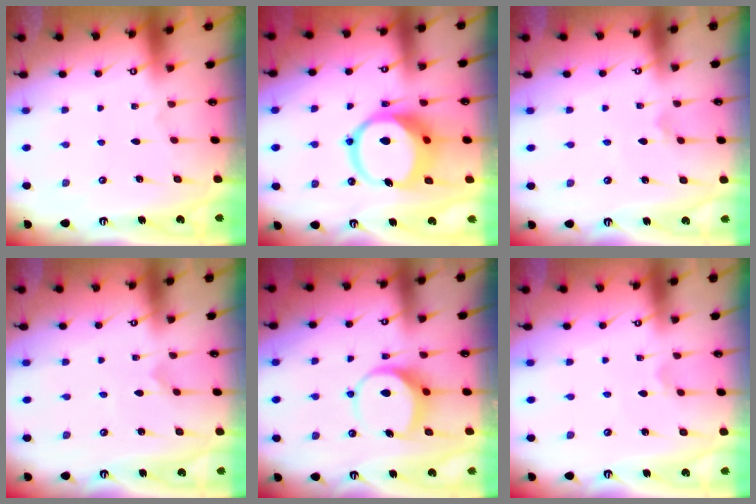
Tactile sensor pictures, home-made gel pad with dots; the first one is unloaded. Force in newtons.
{"total": 14.6, "press": 14.4, "slide": 2.1}
{"total": 2.5, "press": 2.5, "slide": 0.1}
{"total": 0.0}
{"total": 9.0, "press": 9.0, "slide": 0.9}
{"total": 1.8, "press": 1.8, "slide": 0.4}